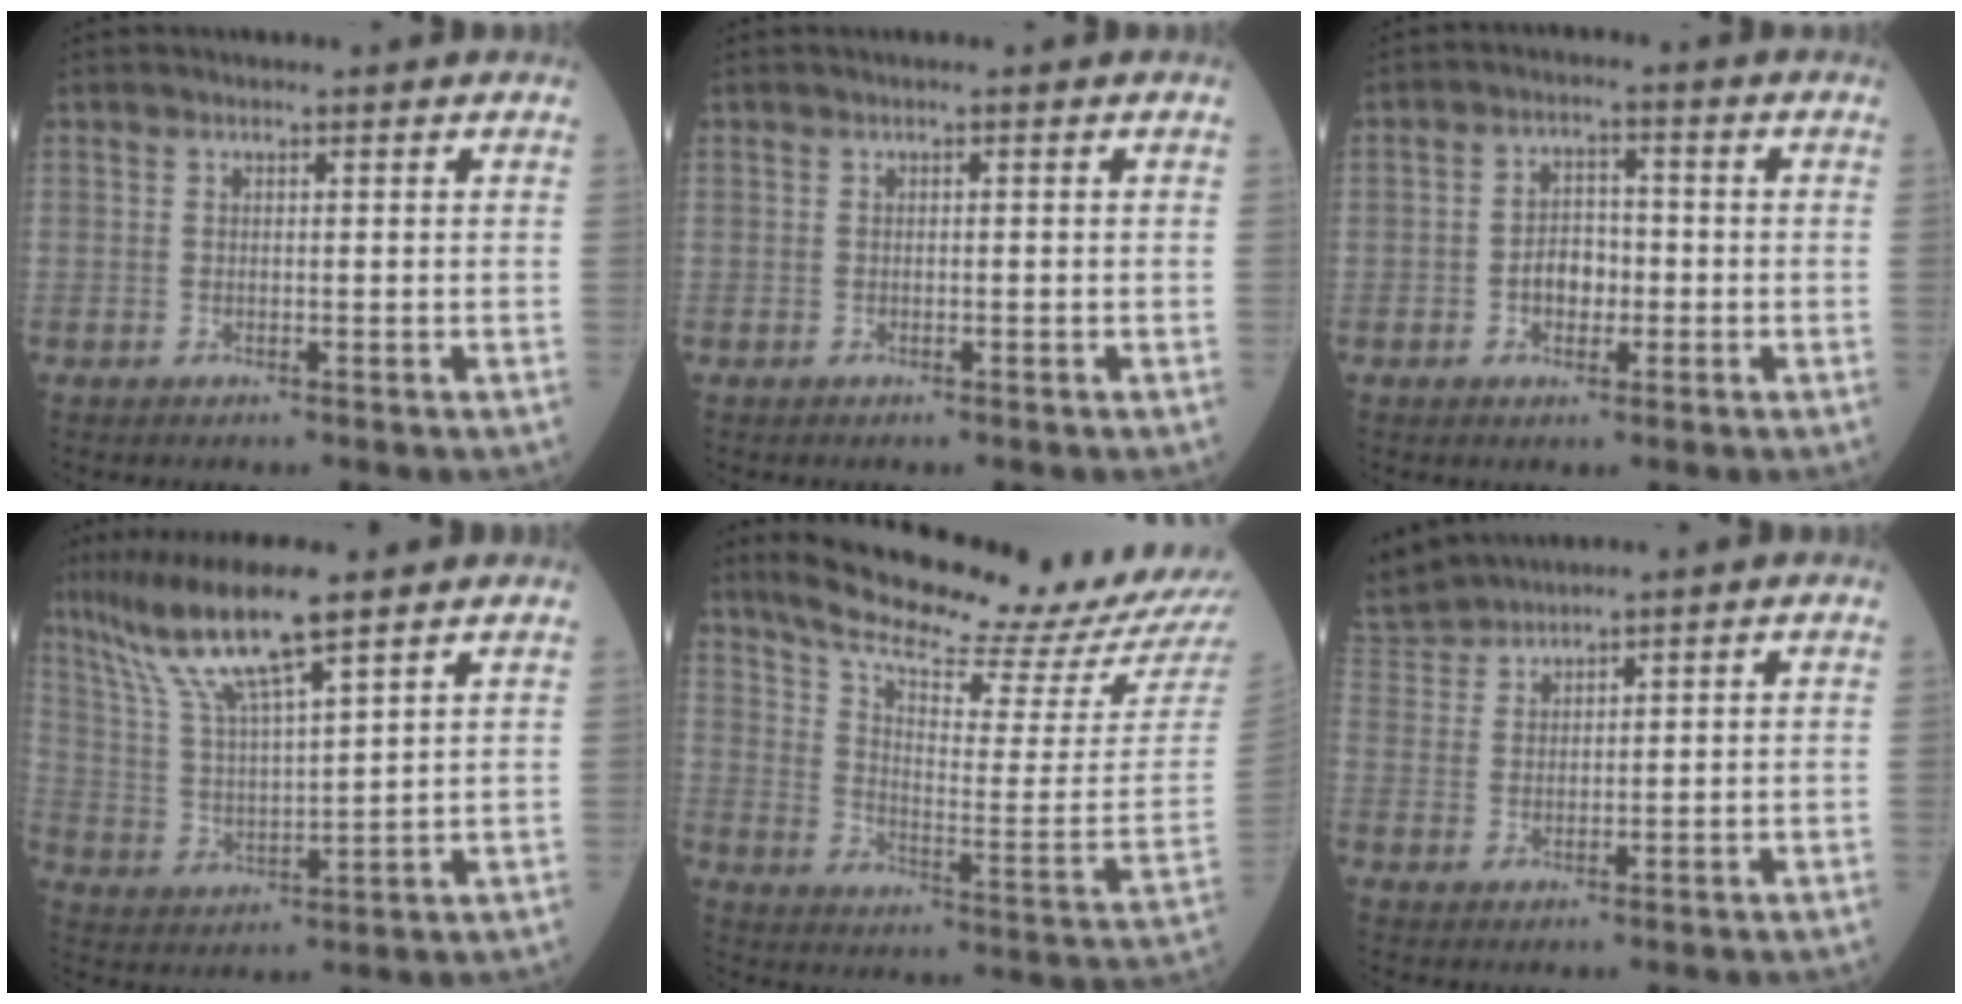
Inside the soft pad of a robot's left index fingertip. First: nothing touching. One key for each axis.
{"total": 0.0}
{"total": 4.4, "fx": -1.3, "fy": 2.8, "fz": 3.1, "tx": -0.055, "ty": 0.008, "tz": -0.025}
{"total": 11.4, "fx": 8.4, "fy": 0.3, "fz": 7.7, "tx": -0.157, "ty": 0.004, "tz": 0.163}
{"total": 20.8, "fx": 18.9, "fy": -0.2, "fz": 8.7, "tx": -0.151, "ty": -0.084, "tz": 0.265}
{"total": 5.4, "fx": 5.3, "fy": 0.7, "fz": 0.4, "tx": -0.019, "ty": 0.017, "tz": 0.111}